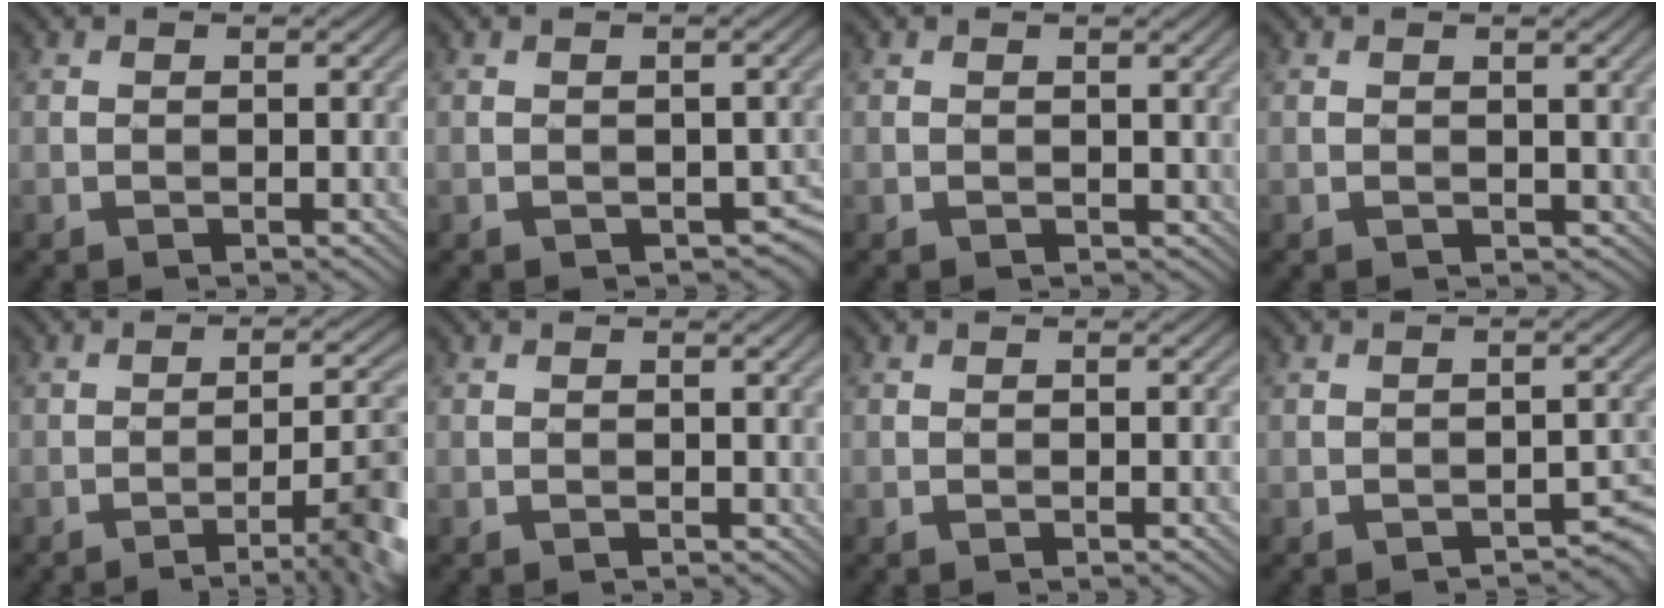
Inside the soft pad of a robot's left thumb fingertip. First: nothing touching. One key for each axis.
{"total": 2.5, "fx": -0.2, "fy": 1.9, "fz": 1.6, "tx": -0.032, "ty": -0.015, "tz": 0.001}
{"total": 1.5, "fx": 0.5, "fy": 1.2, "fz": 0.8, "tx": -0.018, "ty": -0.002, "tz": 0.008}
{"total": 2.2, "fx": 0.6, "fy": 1.7, "fz": 1.2, "tx": -0.027, "ty": -0.004, "tz": 0.011}
{"total": 8.4, "fx": -4.4, "fy": 1.4, "fz": 7.0, "tx": -0.100, "ty": 0.008, "tz": -0.062}
{"total": 0.5, "fx": 0.3, "fy": 0.4, "fz": 0.2, "tx": -0.005, "ty": -0.001, "tz": 0.005}
{"total": 0.0}
{"total": 2.2, "fx": -1.5, "fy": 1.0, "fz": 1.2, "tx": -0.022, "ty": -0.002, "tz": -0.017}